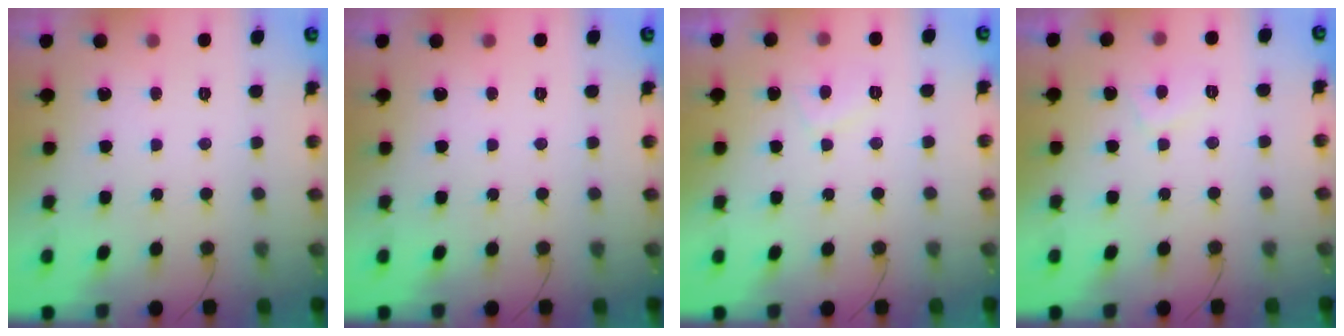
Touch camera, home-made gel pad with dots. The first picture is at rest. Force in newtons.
{"total": 0.0}
{"total": 2.0, "press": 1.9, "slide": 0.7}
{"total": 1.9, "press": 1.8, "slide": 0.7}